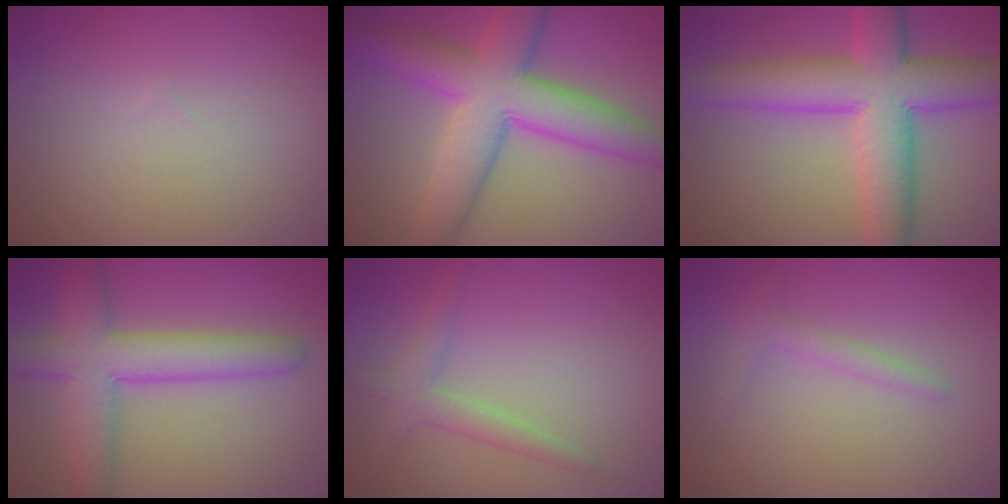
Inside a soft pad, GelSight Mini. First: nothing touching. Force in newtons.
{"total": 9.4, "press": 9.4, "slide": 0.3}
{"total": 9.7, "press": 9.7, "slide": 0.2}
{"total": 6.4, "press": 6.4, "slide": 0.4}
{"total": 2.1, "press": 2.1, "slide": 0.1}
{"total": 1.4, "press": 1.4, "slide": 0.1}